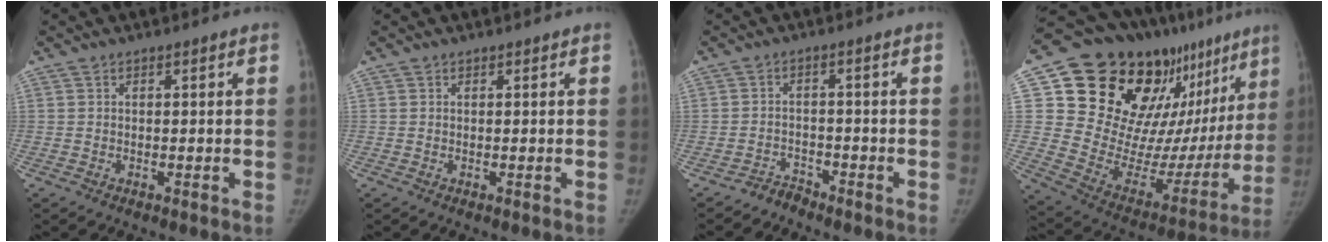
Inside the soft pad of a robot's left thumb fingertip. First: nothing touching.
{"total": 0.0}
{"total": 2.5, "force": [-2.4, 0.6, -0.8], "torque": [0.027, 0.010, -0.044]}
{"total": 29.8, "force": [17.7, 15.3, 18.5], "torque": [-0.231, -0.056, 0.276]}